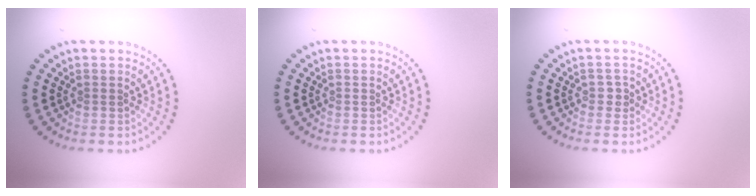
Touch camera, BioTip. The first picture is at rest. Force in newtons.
{"total": 0.0}
{"total": 0.7, "press": 0.7, "slide": 0.3}